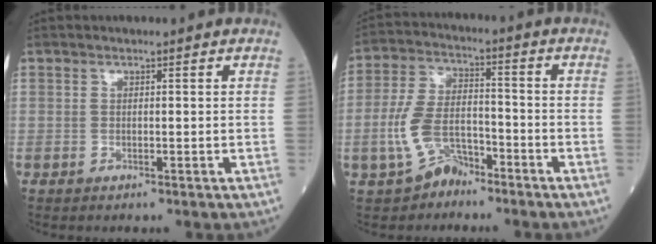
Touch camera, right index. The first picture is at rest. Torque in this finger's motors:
{"motor_torque": [0.72, -0.36, 0.23, 0.08]}